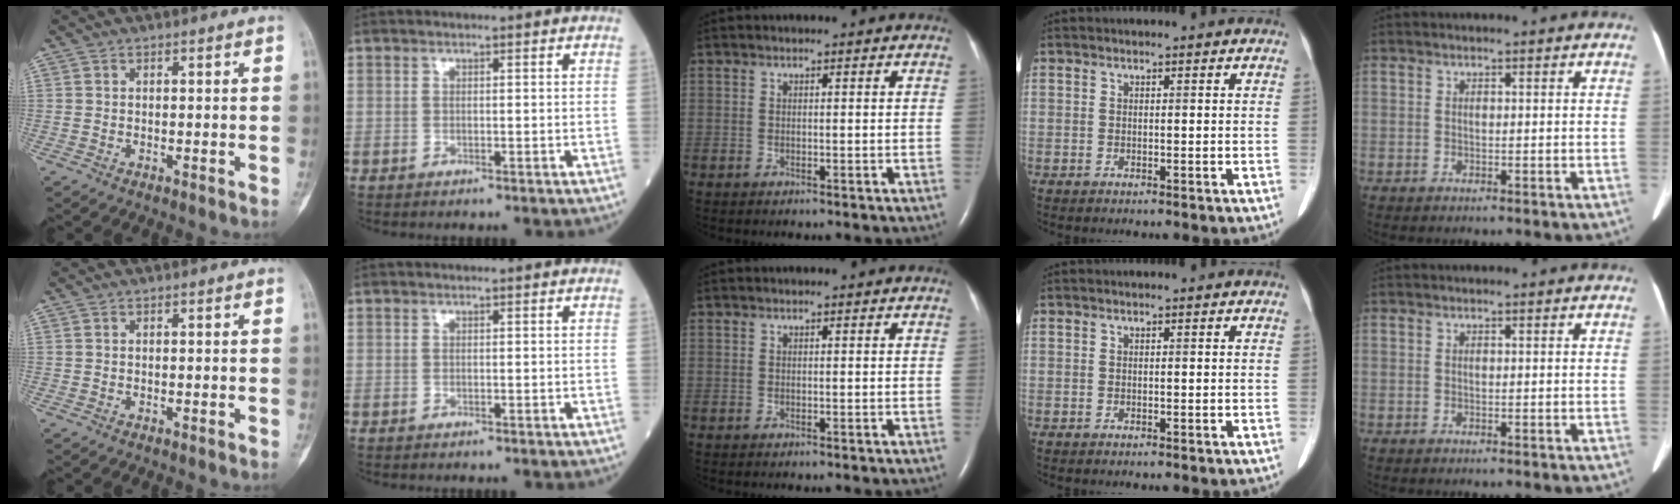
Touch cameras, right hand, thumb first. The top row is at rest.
{}